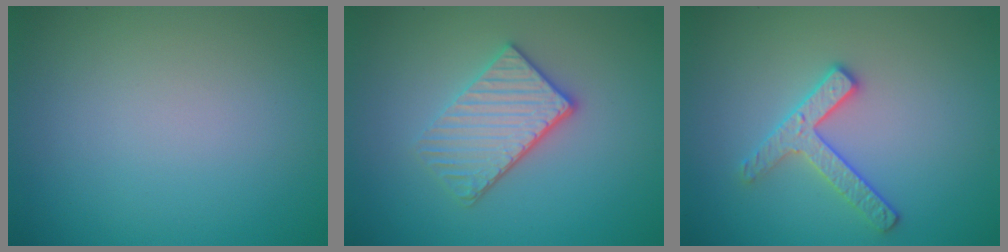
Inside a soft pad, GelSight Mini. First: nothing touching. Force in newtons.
{"total": 3.8, "press": 3.2, "slide": 2.0}
{"total": 2.6, "press": 2.5, "slide": 0.6}